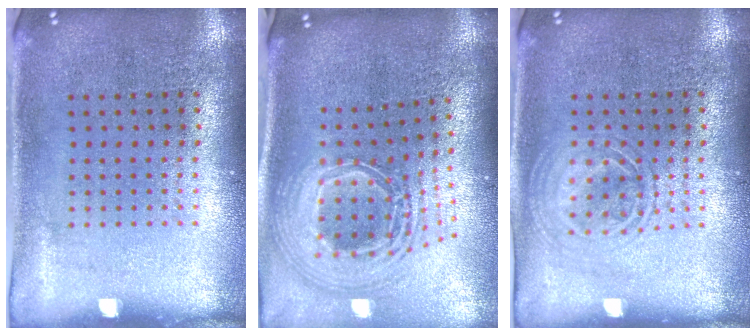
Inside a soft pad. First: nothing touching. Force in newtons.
{"total": 2.8, "press": 1.9, "slide": 2.0}
{"total": 1.2, "press": 1.2, "slide": 0.2}